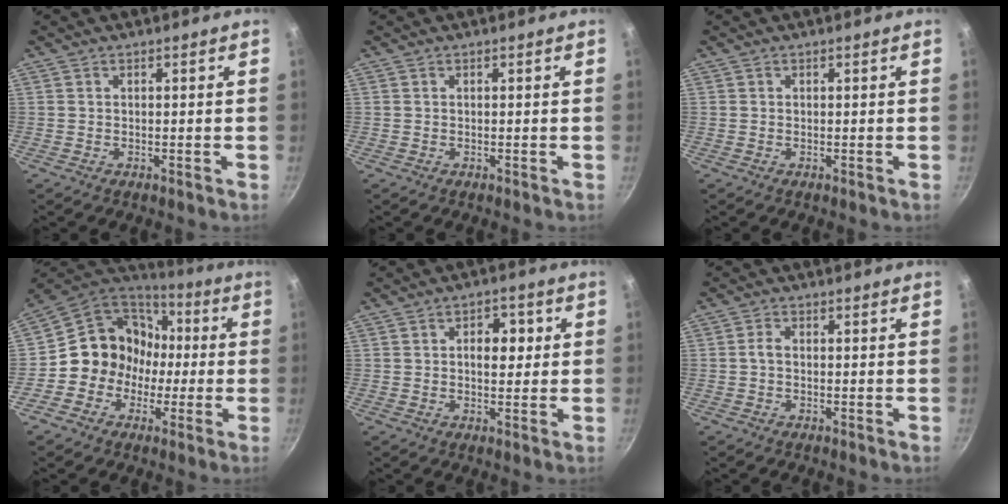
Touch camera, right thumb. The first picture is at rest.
{"total": 0.0}
{"total": 0.0}
{"total": 14.8, "force": [-1.1, 13.5, 5.9], "torque": [-0.045, 0.055, -0.028]}
{"total": 5.5, "force": [0.9, 3.5, 4.1], "torque": [-0.031, 0.003, 0.006]}
{"total": 1.7, "force": [-0.3, 1.0, 1.3], "torque": [-0.029, 0.009, -0.007]}